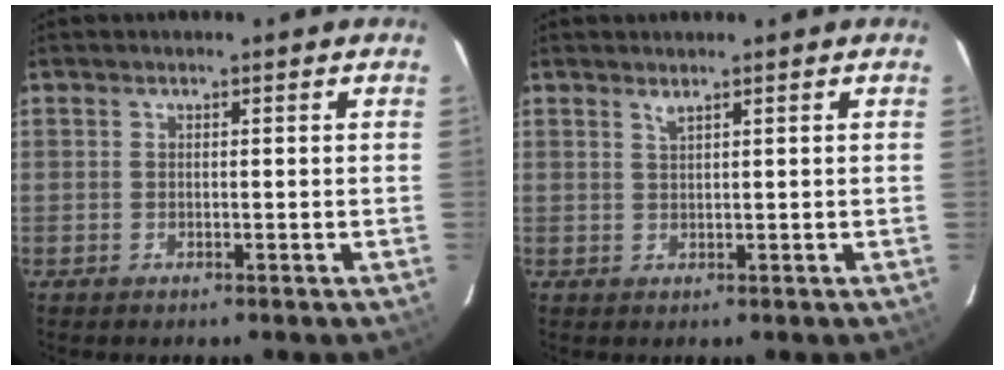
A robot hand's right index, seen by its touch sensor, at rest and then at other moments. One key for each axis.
{"total": 0.9, "fx": 0.8, "fy": -0.1, "fz": 0.5, "tx": -0.006, "ty": -0.001, "tz": 0.013}